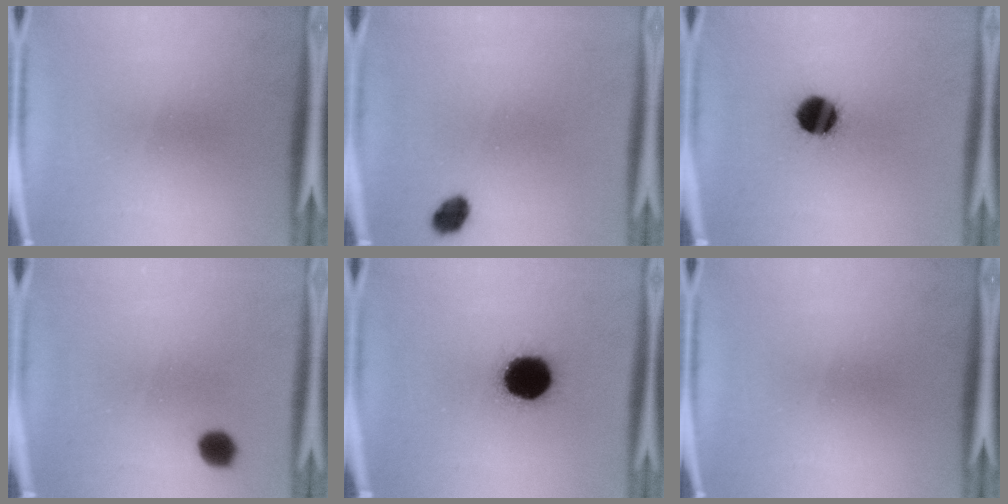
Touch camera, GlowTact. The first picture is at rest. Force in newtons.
{"total": 3.7}
{"total": 10.5}
{"total": 4.0}
{"total": 17.0}
{"total": 0.0}